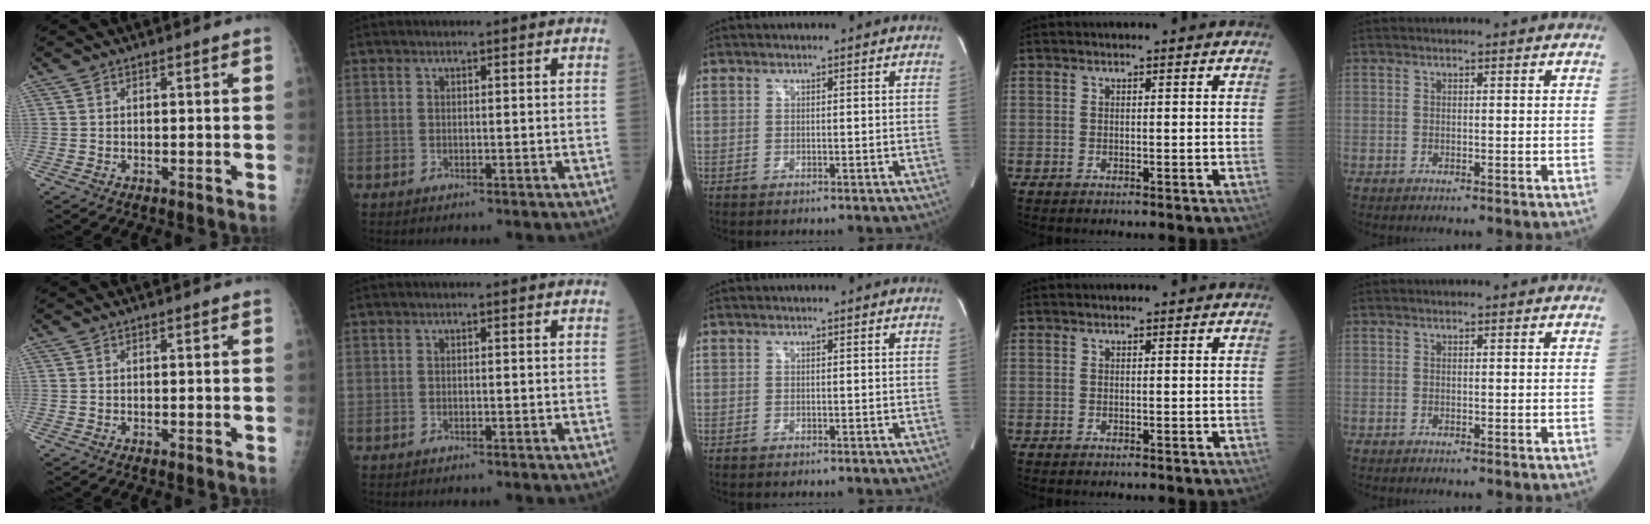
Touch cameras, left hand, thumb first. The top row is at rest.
{}